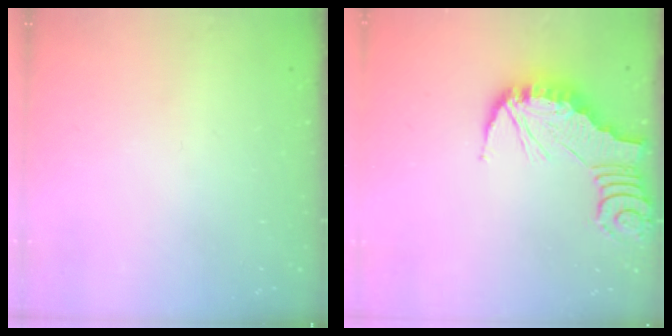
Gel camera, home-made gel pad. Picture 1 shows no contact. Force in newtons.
{"total": 2.2, "press": 2.2, "slide": 0.2}